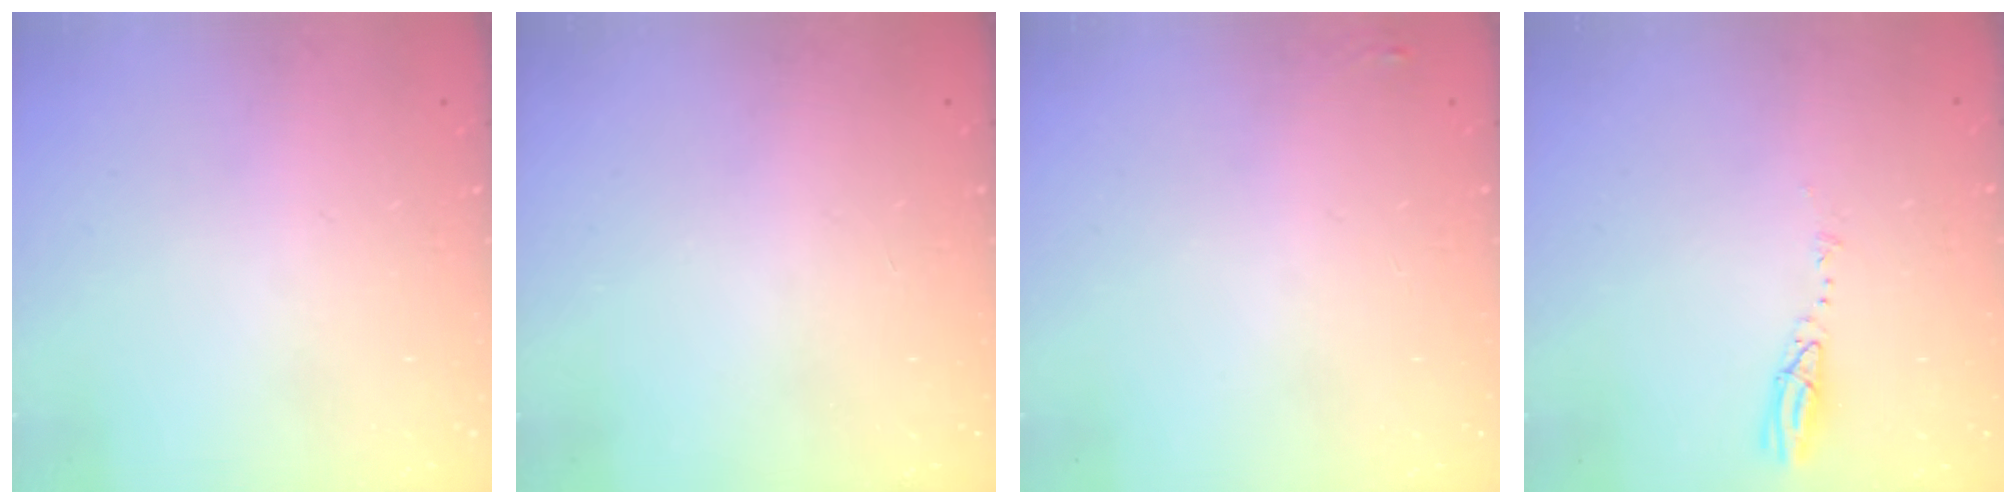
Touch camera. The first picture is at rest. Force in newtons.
{"total": 0.0}
{"total": 8.1, "press": 2.7, "slide": 7.7}
{"total": 3.4, "press": 3.4, "slide": 0.4}